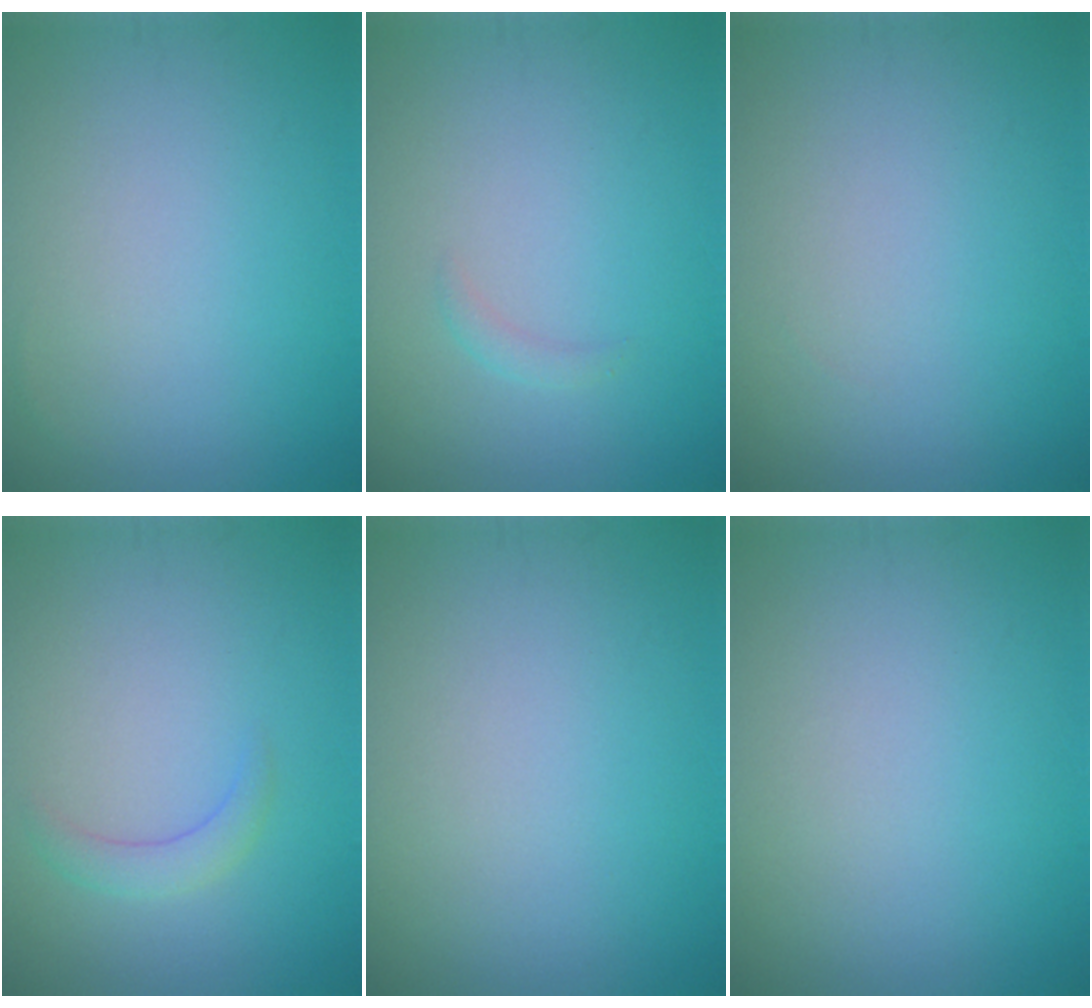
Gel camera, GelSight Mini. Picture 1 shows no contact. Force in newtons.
{"total": 0.8, "press": 0.8, "slide": 0.0}
{"total": 0.0}
{"total": 1.7, "press": 1.6, "slide": 0.2}
{"total": 0.0}
{"total": 0.0}